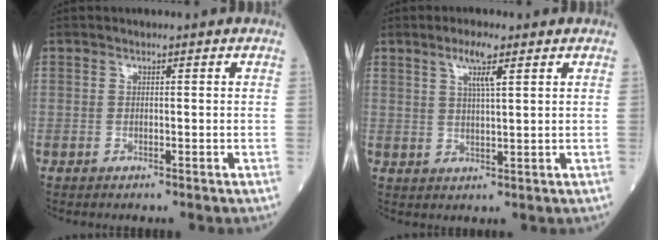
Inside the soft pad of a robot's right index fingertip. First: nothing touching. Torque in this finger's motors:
{"motor_torque": [0.71, 0.51, 0.28, 0.09]}